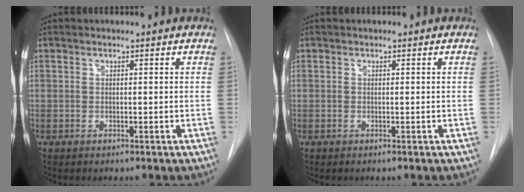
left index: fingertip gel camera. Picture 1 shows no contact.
{"total": 0.0}